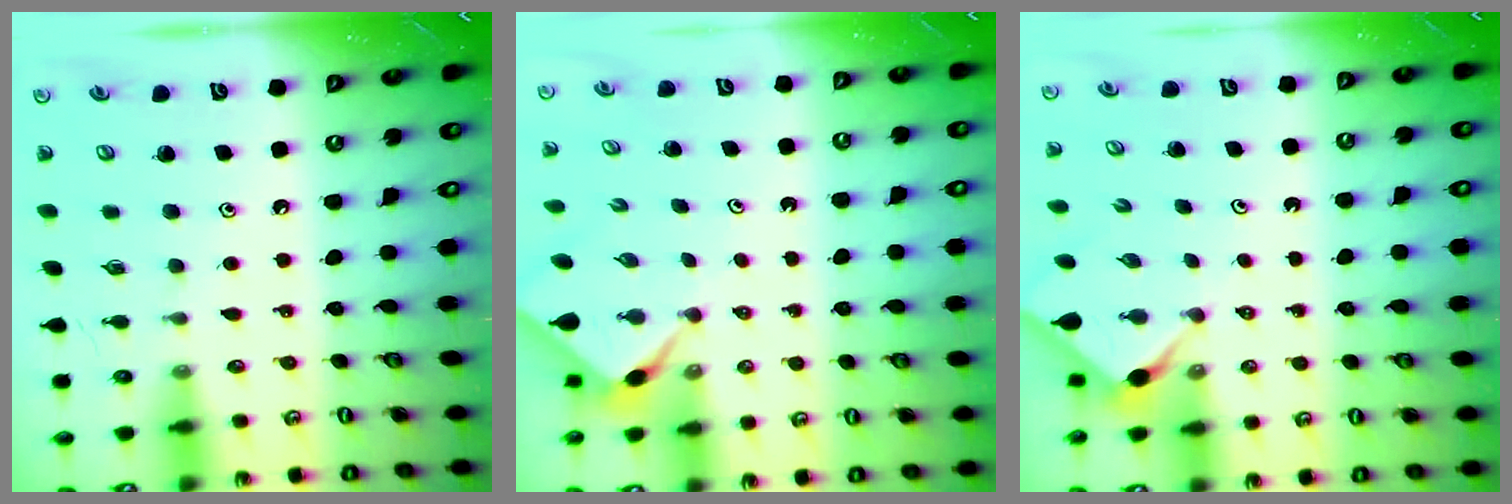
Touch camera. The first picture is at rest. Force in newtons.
{"total": 2.4, "press": 2.4, "slide": 0.3}
{"total": 3.0, "press": 3.0, "slide": 0.4}